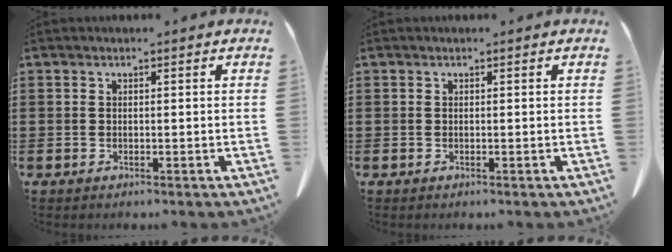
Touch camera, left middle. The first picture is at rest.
{"total": 0.0}